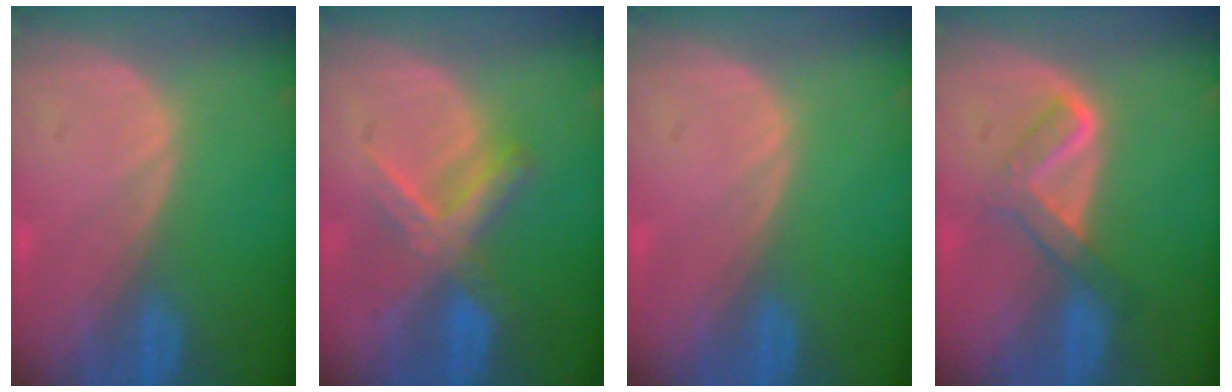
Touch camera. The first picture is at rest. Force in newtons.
{"total": 6.4, "press": 6.2, "slide": 1.6}
{"total": 0.0}
{"total": 4.6, "press": 4.5, "slide": 0.6}